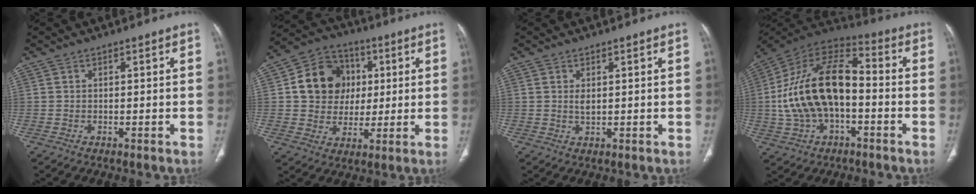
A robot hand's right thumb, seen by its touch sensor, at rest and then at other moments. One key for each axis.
{"total": 13.7, "fx": 2.5, "fy": 12.0, "fz": 6.2, "tx": -0.070, "ty": 0.008, "tz": 0.041}
{"total": 1.5, "fx": 0.4, "fy": 0.7, "fz": 1.2, "tx": -0.023, "ty": -0.003, "tz": 0.013}
{"total": 20.7, "fx": -1.9, "fy": 11.7, "fz": 17.0, "tx": -0.312, "ty": 0.041, "tz": -0.035}